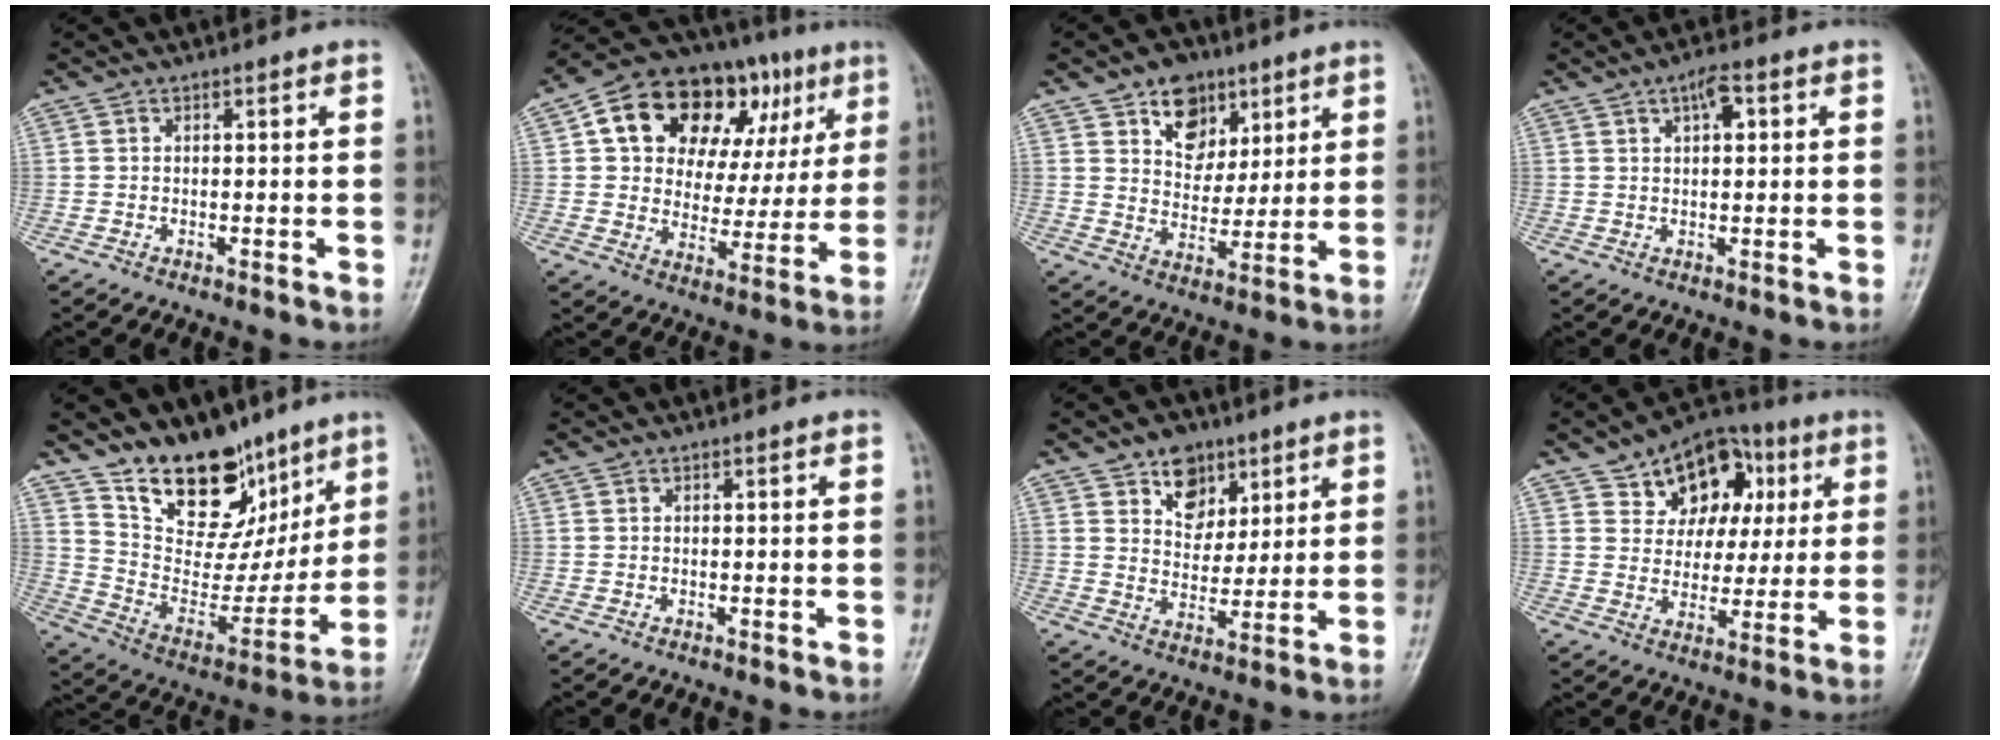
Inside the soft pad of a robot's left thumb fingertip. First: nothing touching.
{"total": 23.5, "force": [9.1, 14.9, 15.7], "torque": [-0.182, 0.020, 0.143]}
{"total": 10.0, "force": [5.5, 7.2, 4.2], "torque": [-0.030, -0.026, 0.093]}
{"total": 4.0, "force": [1.5, 1.8, 3.2], "torque": [-0.044, 0.002, 0.021]}
{"total": 19.6, "force": [13.0, 11.0, 9.8], "torque": [-0.088, -0.073, 0.228]}
{"total": 0.0}
{"total": 8.3, "force": [4.8, 5.9, 3.4], "torque": [-0.019, -0.023, 0.079]}
{"total": 14.3, "force": [6.2, 10.4, 7.7], "torque": [-0.061, -0.001, 0.097]}